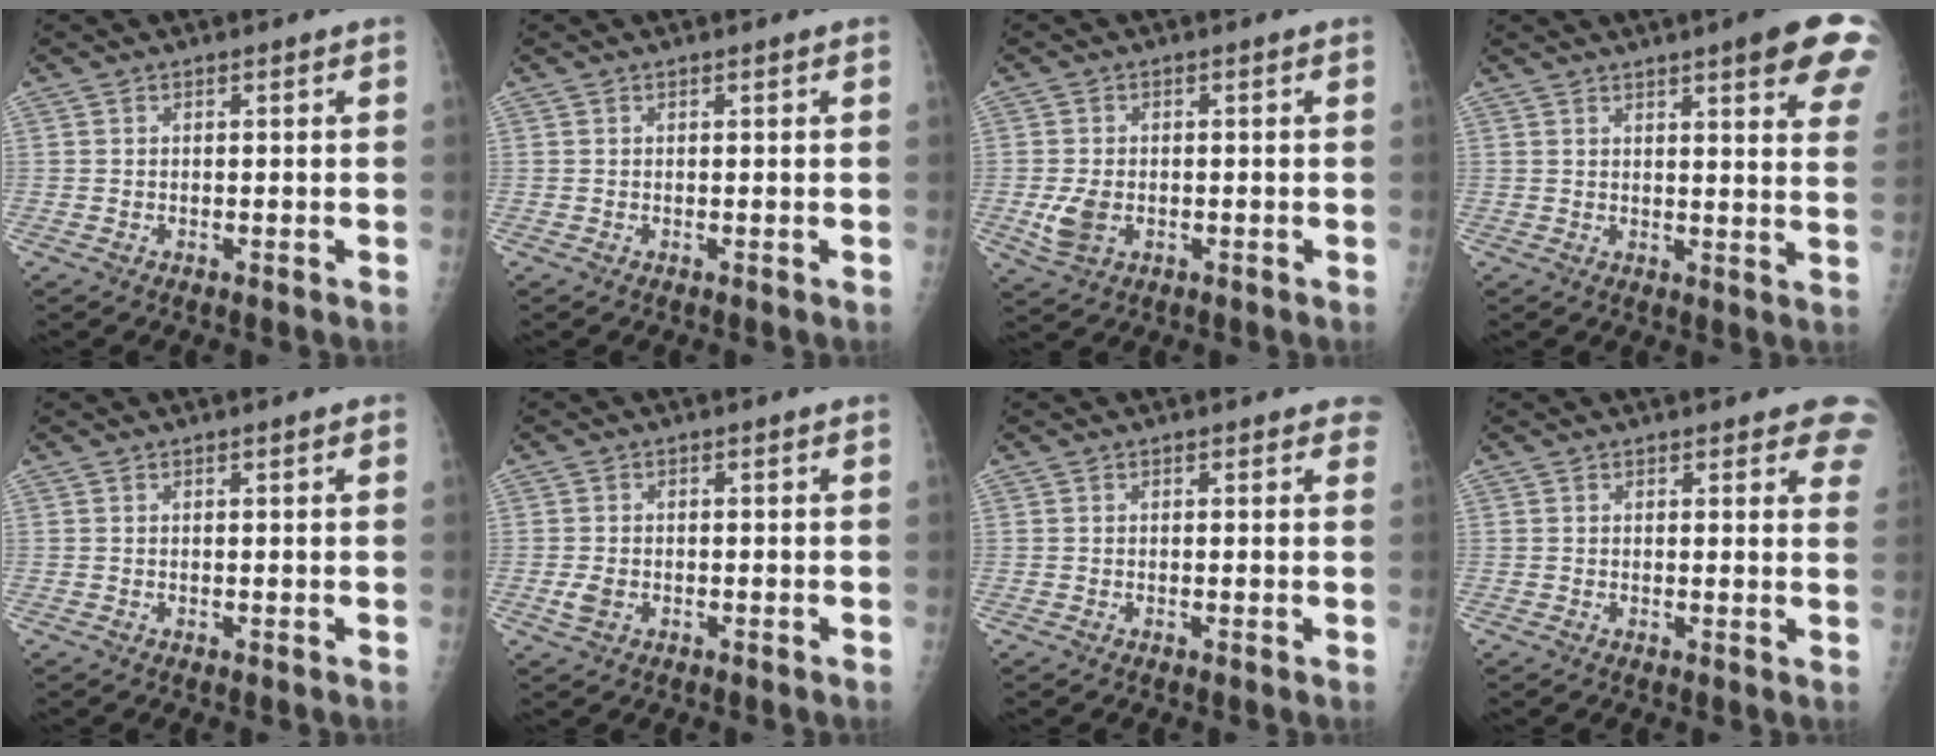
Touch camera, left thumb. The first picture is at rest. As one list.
[{"total": 0.0}, {"total": 4.7, "force": [-1.1, 3.2, 3.3], "torque": [-0.066, 0.000, -0.015]}, {"total": 14.4, "force": [8.6, 2.6, 11.2], "torque": [-0.117, -0.030, 0.092]}, {"total": 0.9, "force": [0.4, 0.1, 0.8], "torque": [-0.014, 0.002, 0.004]}, {"total": 2.4, "force": [-0.8, 1.7, 1.5], "torque": [-0.029, 0.003, -0.011]}, {"total": 1.6, "force": [1.2, 0.8, 0.6], "torque": [0.011, -0.002, 0.001]}, {"total": 6.1, "force": [4.8, 2.1, 3.2], "torque": [0.000, -0.016, 0.037]}]